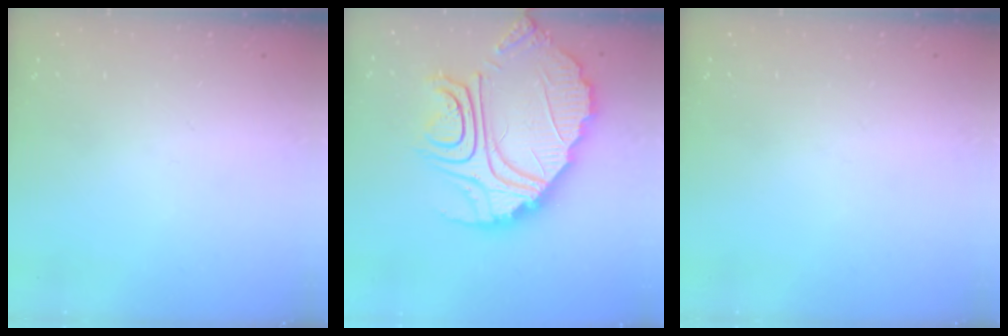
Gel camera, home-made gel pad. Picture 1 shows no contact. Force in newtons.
{"total": 21.8, "press": 21.7, "slide": 2.2}
{"total": 0.0}